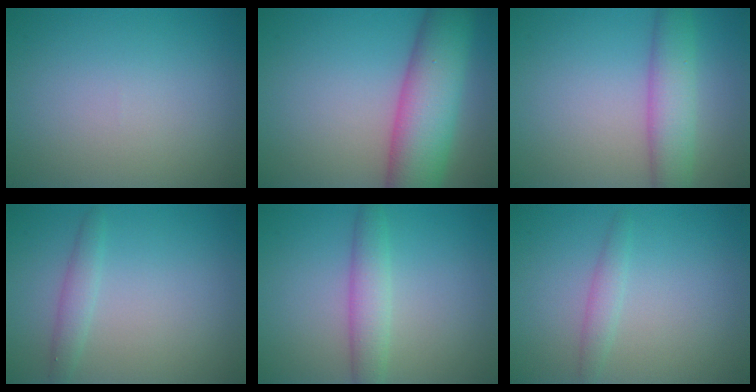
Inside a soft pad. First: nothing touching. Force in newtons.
{"total": 9.5, "press": 9.5, "slide": 0.4}
{"total": 4.6, "press": 4.6, "slide": 0.1}
{"total": 1.6, "press": 1.6, "slide": 0.1}
{"total": 3.0, "press": 3.0, "slide": 0.1}
{"total": 1.5, "press": 1.5, "slide": 0.0}